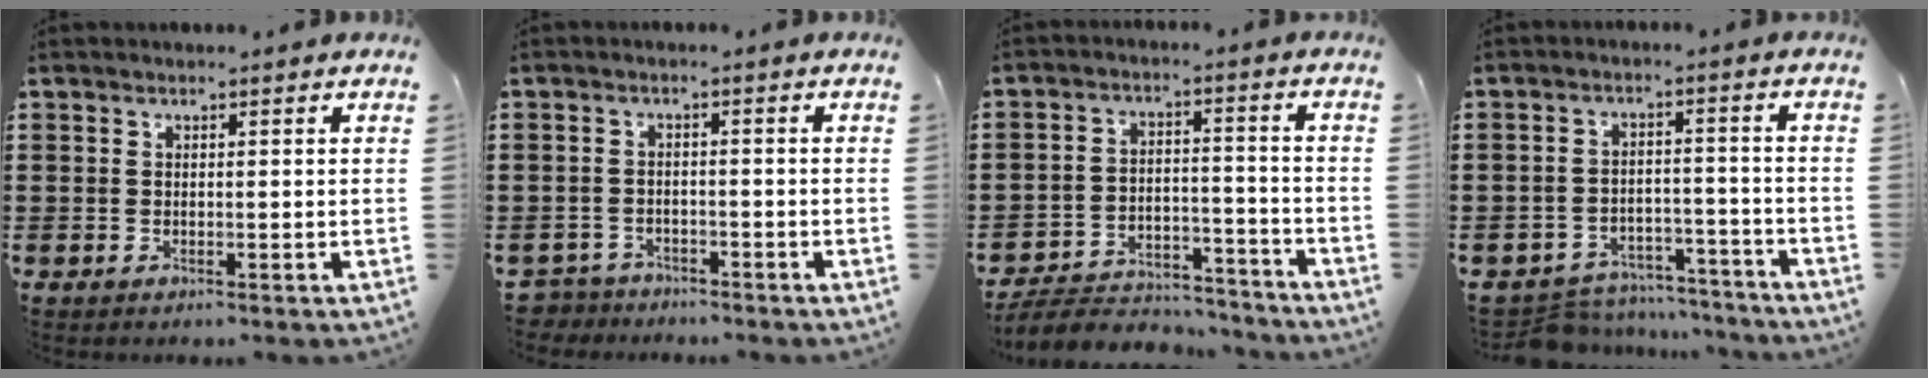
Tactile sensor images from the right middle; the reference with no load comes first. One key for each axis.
{"total": 2.8, "fx": -2.7, "fy": 0.7, "fz": -0.2, "tx": -0.012, "ty": -0.003, "tz": -0.063}
{"total": 6.1, "fx": -5.8, "fy": 1.4, "fz": 1.0, "tx": -0.026, "ty": 0.013, "tz": -0.120}
{"total": 6.1, "fx": -6.0, "fy": 1.1, "fz": 0.5, "tx": -0.011, "ty": 0.017, "tz": -0.121}